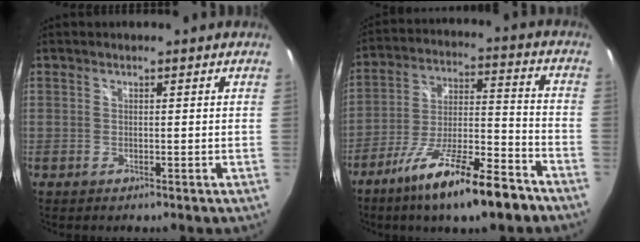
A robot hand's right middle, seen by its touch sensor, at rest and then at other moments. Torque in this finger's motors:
{"motor_torque": [1.25, -0.88, 0.96, 0.21]}